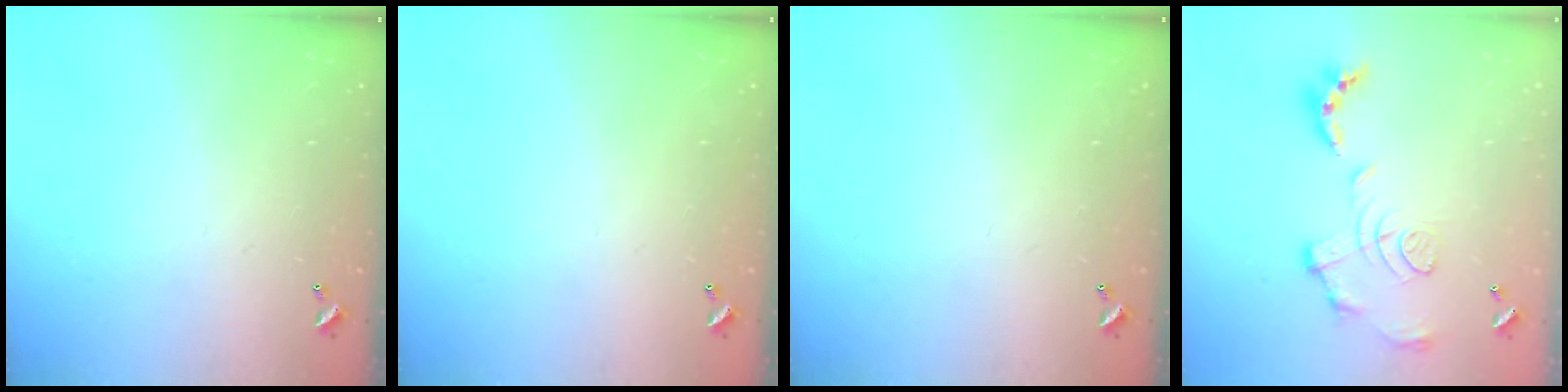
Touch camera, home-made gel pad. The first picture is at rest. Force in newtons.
{"total": 0.0}
{"total": 0.0}
{"total": 1.5, "press": 0.8, "slide": 1.3}